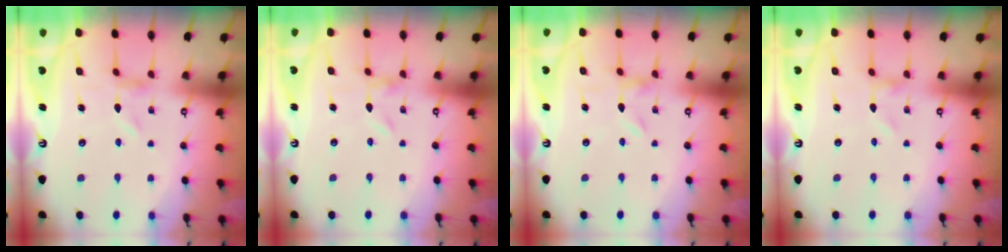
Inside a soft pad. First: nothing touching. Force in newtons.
{"total": 0.0}
{"total": 0.0}
{"total": 0.0}